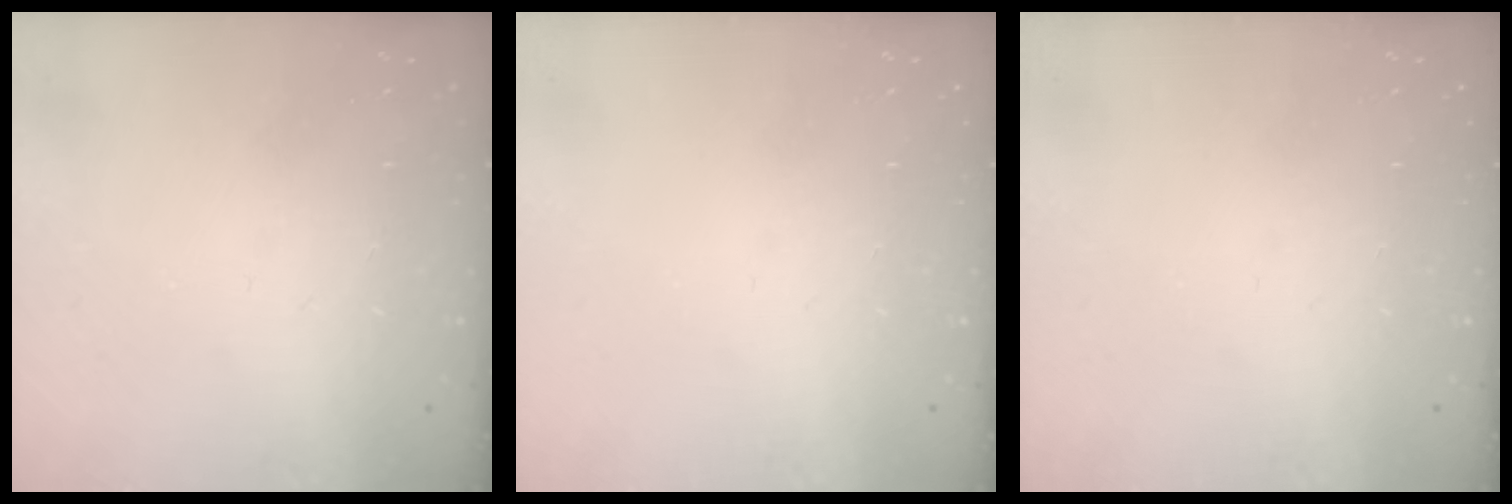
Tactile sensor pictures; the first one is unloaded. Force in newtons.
{"total": 0.0}
{"total": 0.0}